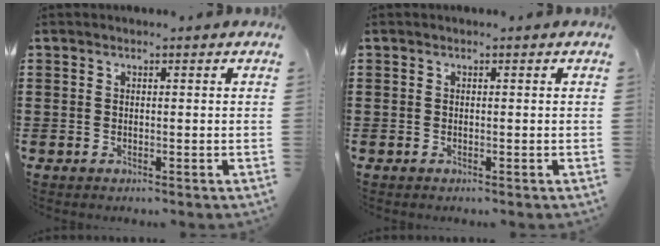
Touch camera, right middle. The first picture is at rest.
{"total": 0.0}